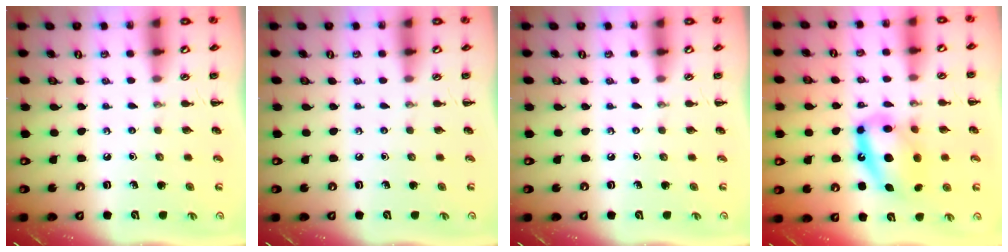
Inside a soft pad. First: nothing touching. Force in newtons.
{"total": 0.0}
{"total": 0.0}
{"total": 12.9, "press": 12.4, "slide": 3.5}